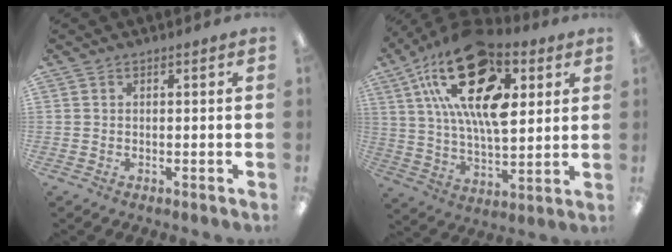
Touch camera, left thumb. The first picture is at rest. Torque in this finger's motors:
{"motor_torque": [2.61, 2.39, 2.33, -0.44, 0.60]}